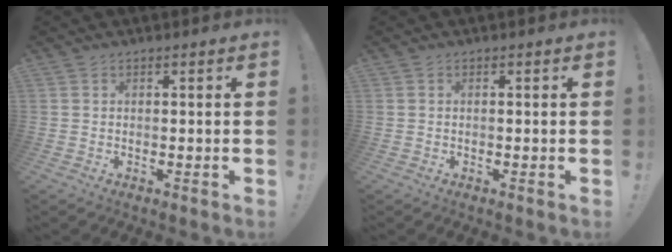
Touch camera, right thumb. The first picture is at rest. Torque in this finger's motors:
{"motor_torque": [0.01, 0.17, -0.07, -0.29, 0.00]}